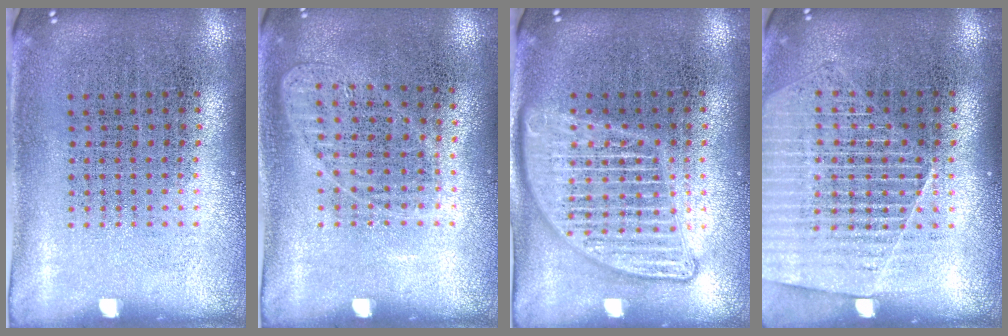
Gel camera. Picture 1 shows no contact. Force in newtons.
{"total": 0.9, "press": 0.9, "slide": 0.2}
{"total": 2.7, "press": 2.7, "slide": 0.2}
{"total": 1.3, "press": 1.3, "slide": 0.2}